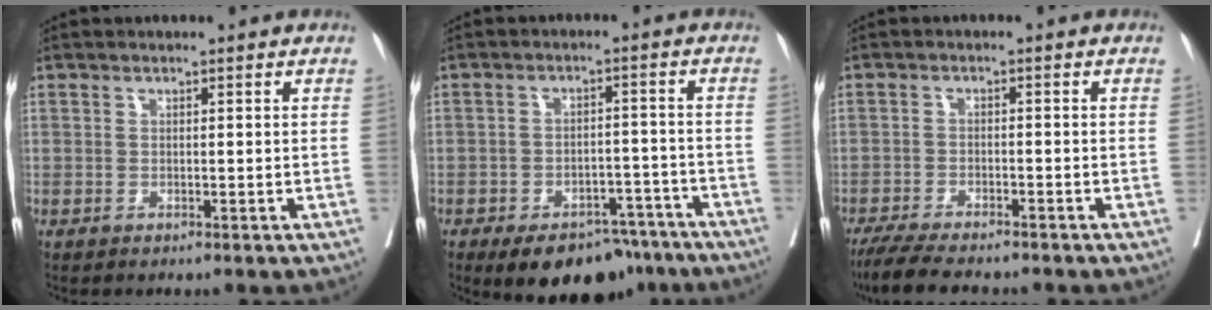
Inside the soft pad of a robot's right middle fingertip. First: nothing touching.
{"total": 11.6, "force": [-8.7, 5.8, 5.0], "torque": [-0.046, 0.020, -0.124]}
{"total": 9.2, "force": [-8.0, 1.3, 4.4], "torque": [-0.067, -0.020, -0.128]}